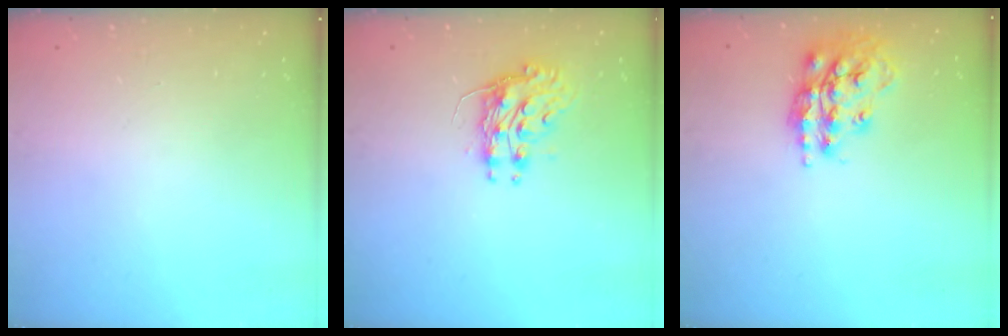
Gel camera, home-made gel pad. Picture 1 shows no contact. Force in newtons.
{"total": 9.1, "press": 9.0, "slide": 1.0}
{"total": 17.3, "press": 17.2, "slide": 1.7}